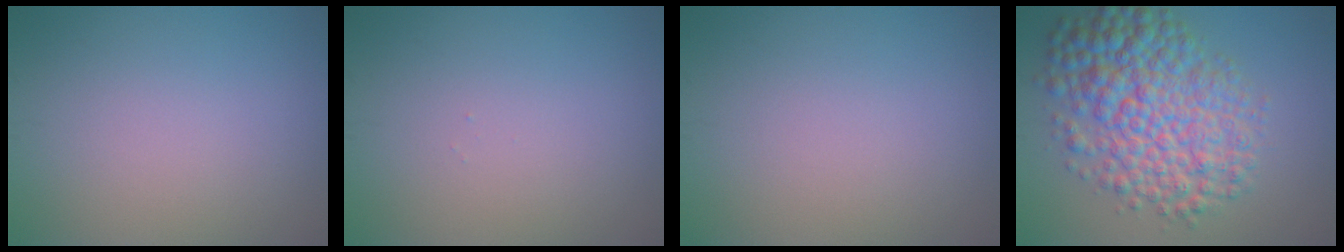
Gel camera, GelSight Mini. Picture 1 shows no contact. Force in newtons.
{"total": 0.0}
{"total": 0.0}
{"total": 8.9, "press": 8.9, "slide": 0.1}